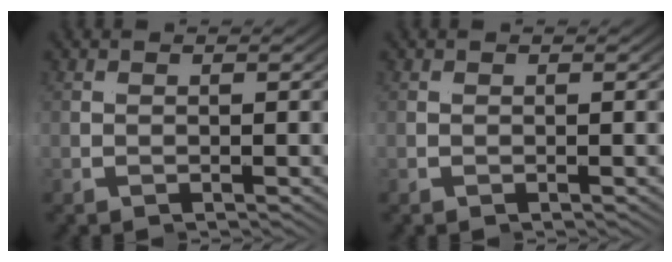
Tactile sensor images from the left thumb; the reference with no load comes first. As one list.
[{"total": 0.0}]